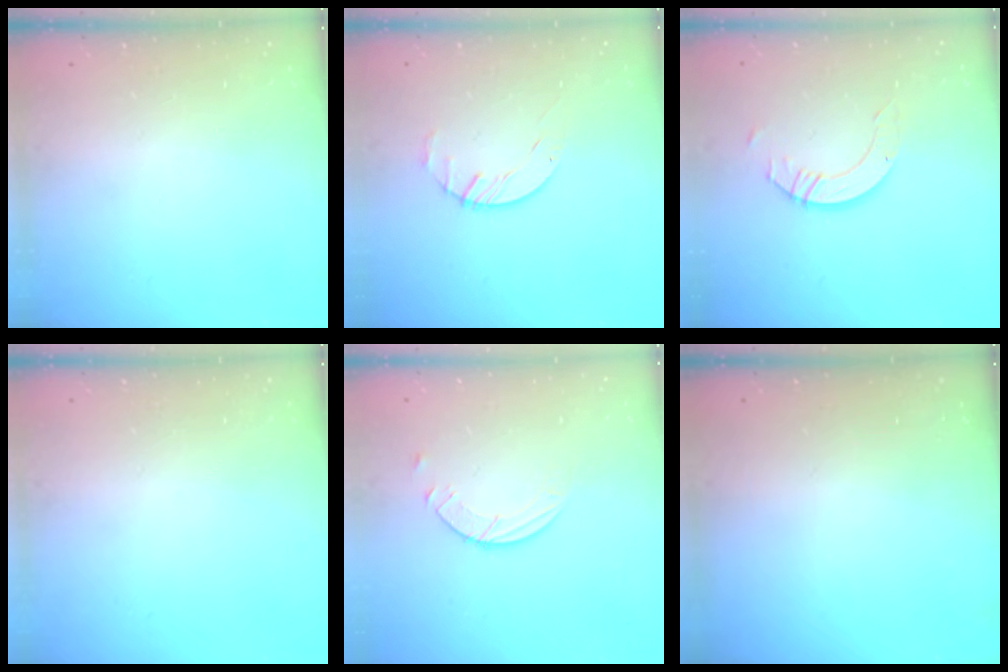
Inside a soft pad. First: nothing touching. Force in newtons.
{"total": 1.7, "press": 1.7, "slide": 0.3}
{"total": 6.0, "press": 6.0, "slide": 0.4}
{"total": 0.0}
{"total": 3.7, "press": 3.7, "slide": 0.4}
{"total": 0.0}